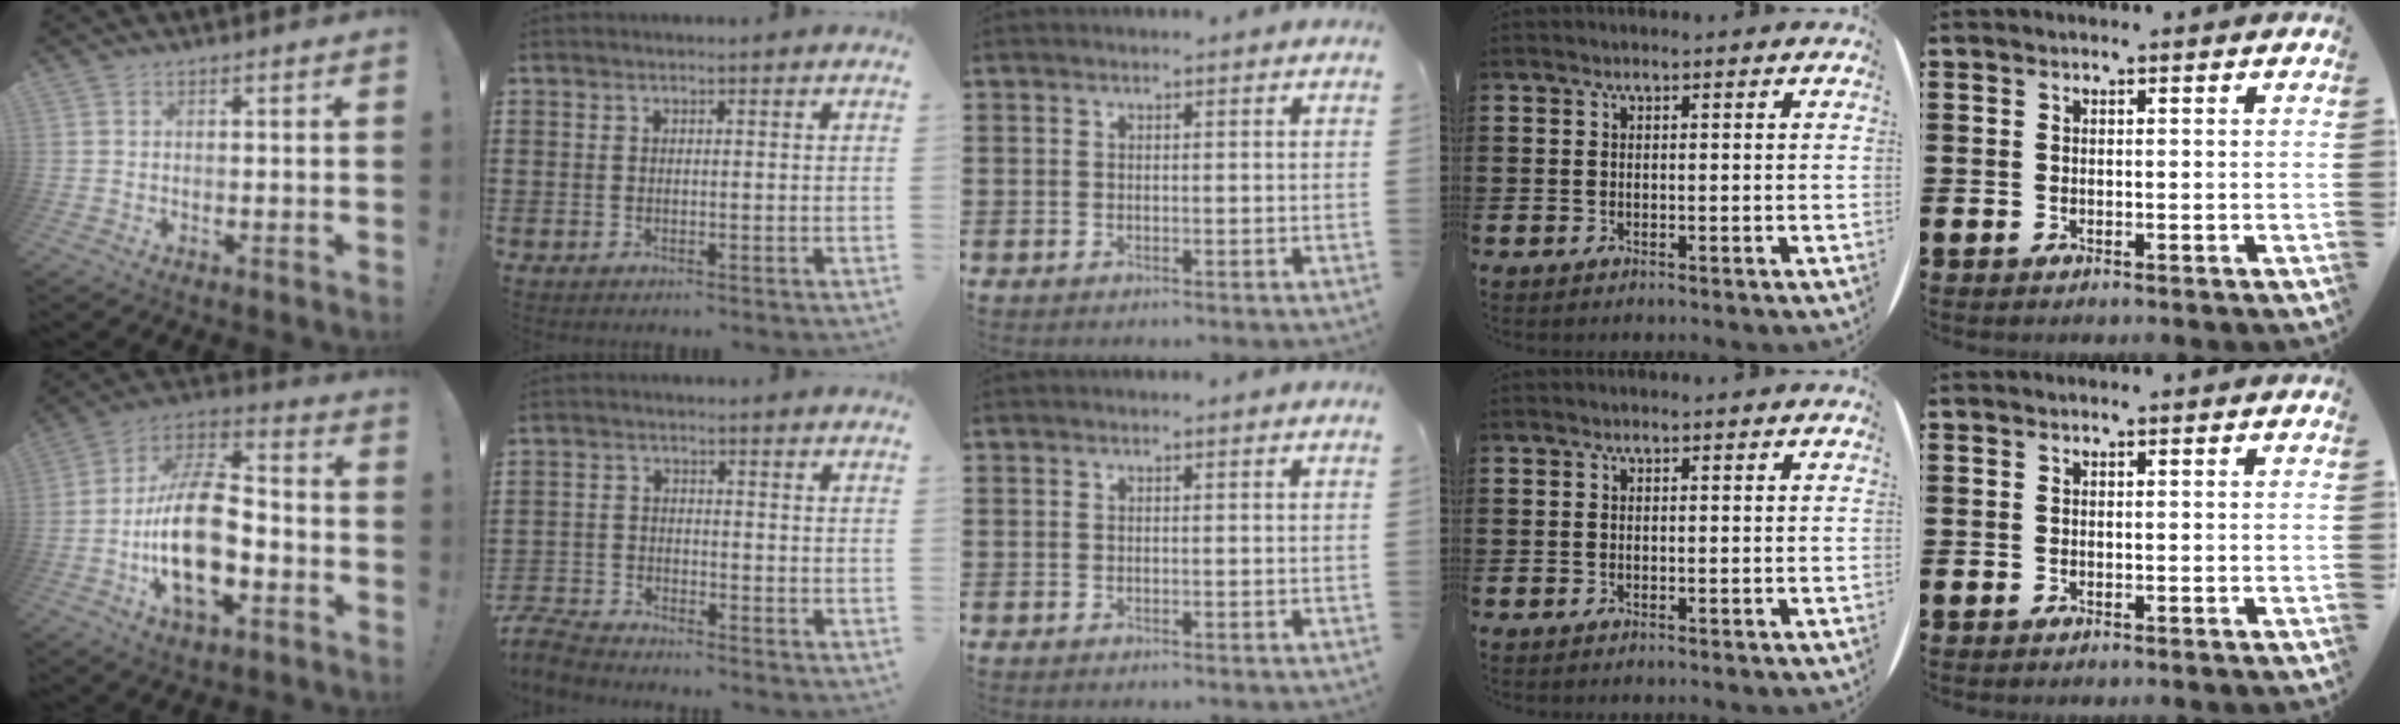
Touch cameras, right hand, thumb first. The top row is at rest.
{"thumb": {"total": 22.3, "force": [-5.0, 11.8, 18.3], "torque": [-0.342, 0.025, -0.082]}, "index": {"total": 4.0, "force": [-3.9, 0.5, 0.5], "torque": [-0.026, -0.002, -0.085]}}